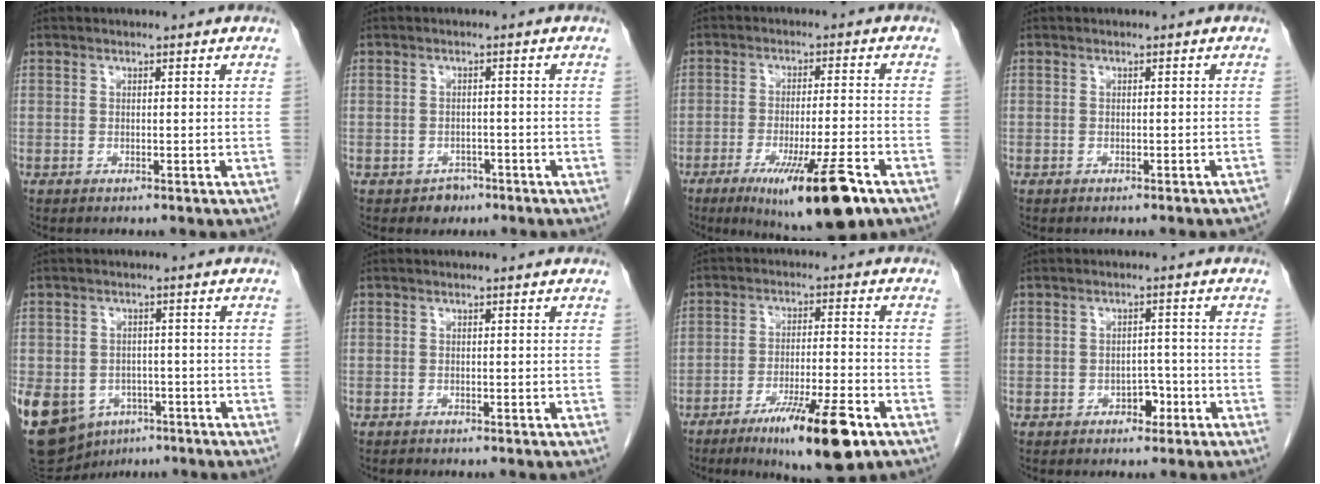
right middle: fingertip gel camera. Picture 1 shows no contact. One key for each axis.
{"total": 2.1, "fx": -1.4, "fy": 1.6, "fz": 0.4, "tx": -0.008, "ty": 0.005, "tz": -0.018}
{"total": 13.5, "fx": -7.7, "fy": 1.1, "fz": 11.1, "tx": -0.155, "ty": -0.030, "tz": -0.115}
{"total": 3.9, "fx": -3.6, "fy": -0.1, "fz": 1.3, "tx": -0.016, "ty": -0.008, "tz": -0.041}
{"total": 25.7, "fx": -11.2, "fy": 20.2, "fz": 11.4, "tx": -0.368, "ty": -0.018, "tz": -0.155}
{"total": 0.0}
{"total": 12.3, "fx": -7.1, "fy": 1.0, "fz": 10.0, "tx": -0.163, "ty": -0.024, "tz": -0.110}
{"total": 2.6, "fx": -1.5, "fy": 1.6, "fz": 1.5, "tx": -0.016, "ty": 0.006, "tz": -0.019}